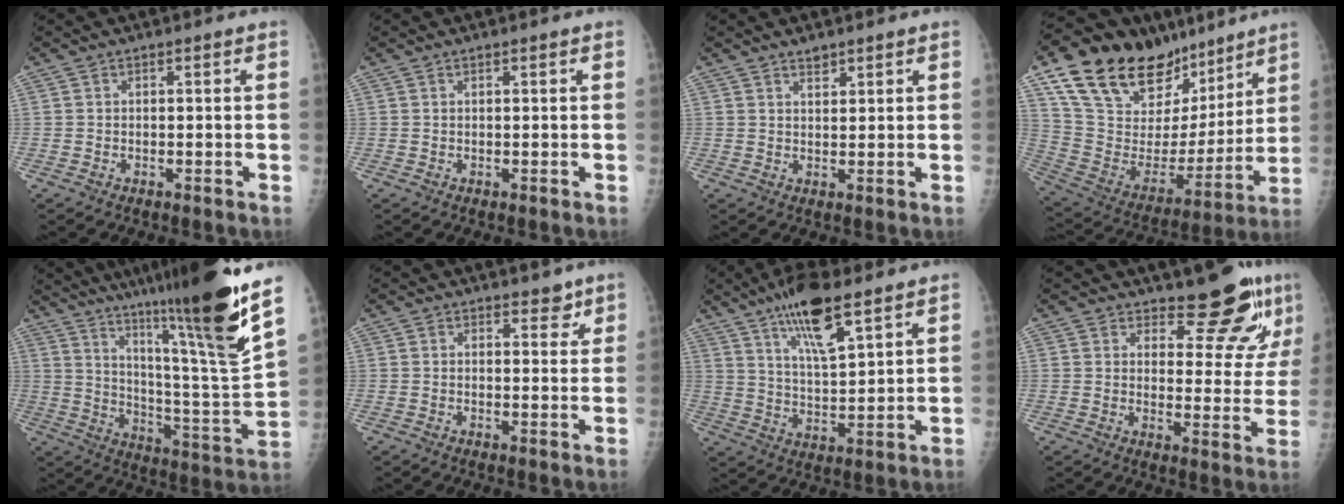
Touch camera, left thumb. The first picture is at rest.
{"total": 0.5, "force": [0.4, 0.0, 0.3], "torque": [-0.006, -0.002, 0.008]}
{"total": 2.4, "force": [2.0, 0.8, 1.0], "torque": [-0.010, -0.015, 0.034]}
{"total": 28.9, "force": [19.6, 14.2, 15.8], "torque": [-0.234, -0.045, 0.337]}
{"total": 27.9, "force": [18.7, 1.6, 20.7], "torque": [-0.305, -0.103, 0.294]}
{"total": 2.9, "force": [2.2, 1.4, 1.3], "torque": [0.002, -0.012, 0.028]}
{"total": 12.7, "force": [8.1, 3.2, 9.2], "torque": [-0.152, -0.039, 0.148]}
{"total": 11.6, "force": [9.3, 3.4, 6.1], "torque": [-0.045, -0.082, 0.120]}